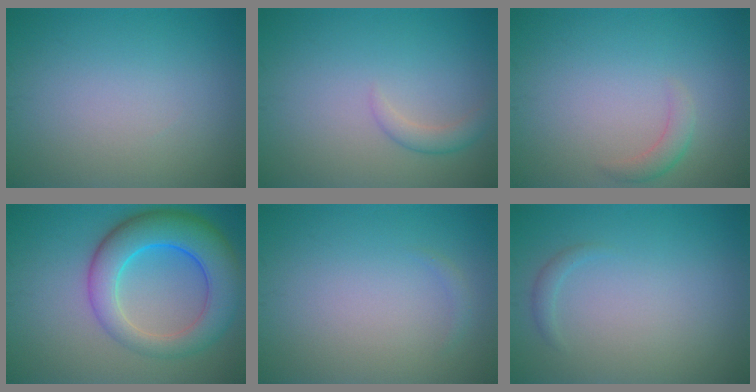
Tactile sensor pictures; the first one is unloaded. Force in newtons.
{"total": 1.6, "press": 1.6, "slide": 0.0}
{"total": 1.5, "press": 1.5, "slide": 0.1}
{"total": 8.4, "press": 8.4, "slide": 0.2}
{"total": 0.6, "press": 0.6, "slide": 0.0}
{"total": 0.8, "press": 0.8, "slide": 0.0}